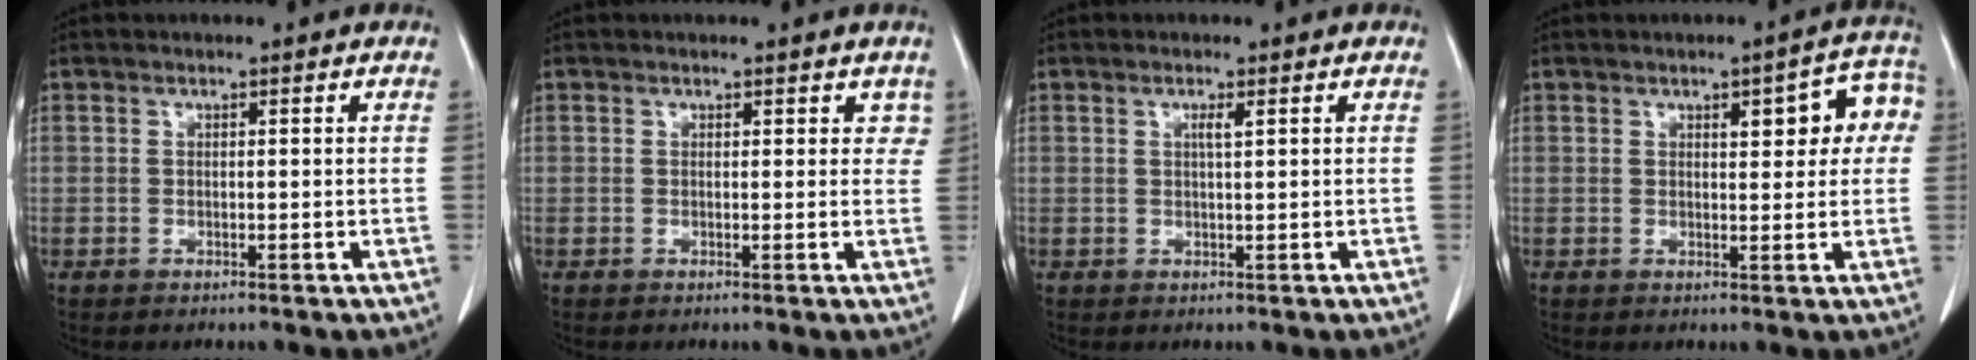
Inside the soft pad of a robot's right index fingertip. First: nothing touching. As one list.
[{"total": 2.0, "force": [1.3, 1.4, 0.7], "torque": [0.013, 0.002, 0.007]}, {"total": 1.3, "force": [0.5, -0.1, 1.2], "torque": [-0.022, 0.000, 0.008]}, {"total": 7.4, "force": [2.1, 2.7, 6.5], "torque": [-0.067, 0.024, 0.021]}]